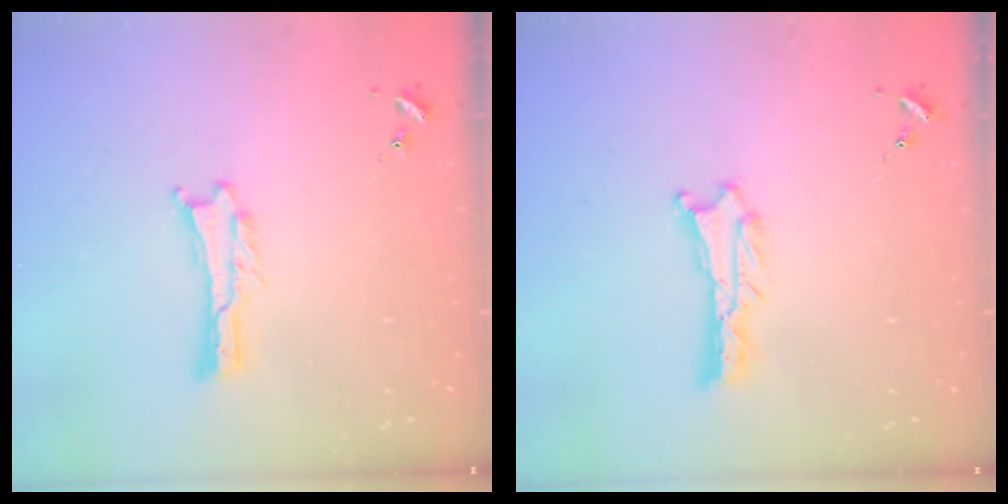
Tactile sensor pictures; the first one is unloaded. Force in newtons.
{"total": 0.6, "press": 0.6, "slide": 0.1}